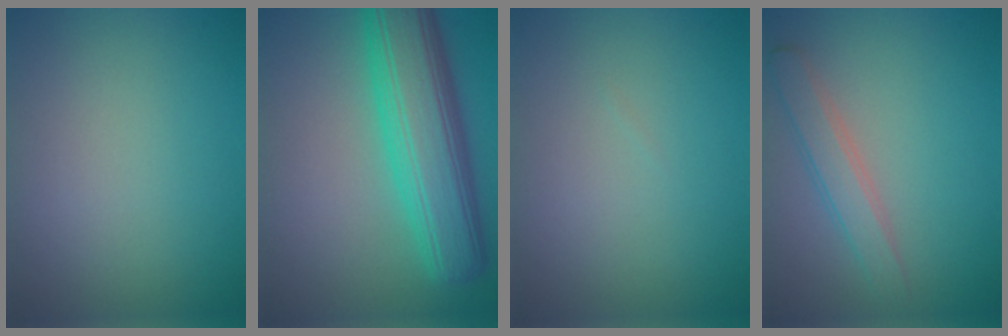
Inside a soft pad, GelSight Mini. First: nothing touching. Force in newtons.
{"total": 9.6, "press": 9.6, "slide": 0.3}
{"total": 0.0}
{"total": 2.6, "press": 2.6, "slide": 0.1}